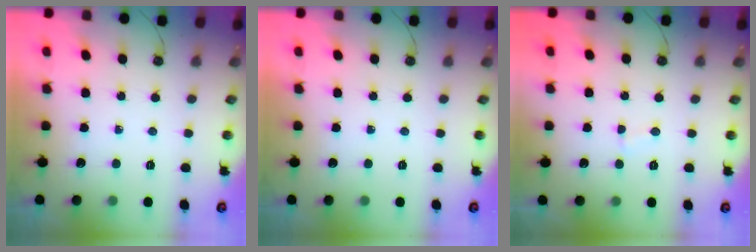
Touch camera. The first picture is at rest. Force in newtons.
{"total": 0.0}
{"total": 2.0, "press": 2.0, "slide": 0.2}